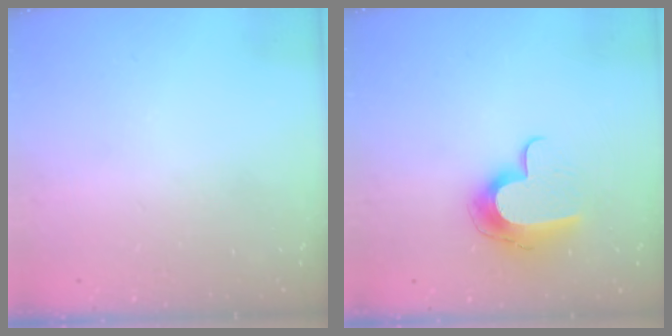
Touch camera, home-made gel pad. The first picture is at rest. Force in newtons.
{"total": 11.5, "press": 11.5, "slide": 0.7}